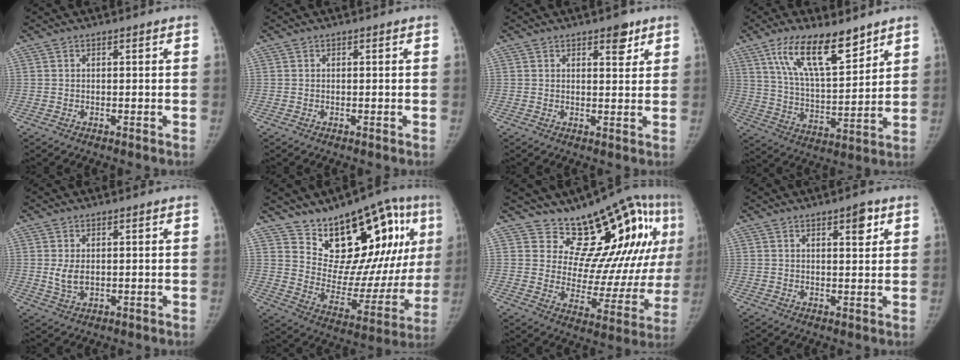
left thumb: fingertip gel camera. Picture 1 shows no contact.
{"total": 0.0}
{"total": 3.8, "force": [2.4, 1.8, 2.4], "torque": [-0.014, -0.013, 0.032]}
{"total": 15.5, "force": [9.9, 5.3, 10.6], "torque": [-0.162, -0.051, 0.188]}
{"total": 3.6, "force": [0.5, 2.2, 2.8], "torque": [-0.055, -0.008, 0.015]}
{"total": 24.0, "force": [12.0, 12.0, 17.1], "torque": [-0.184, -0.045, 0.195]}
{"total": 20.6, "force": [10.9, 9.0, 15.0], "torque": [-0.140, -0.061, 0.165]}
{"total": 4.0, "force": [2.1, 1.4, 3.1], "torque": [-0.032, -0.011, 0.031]}